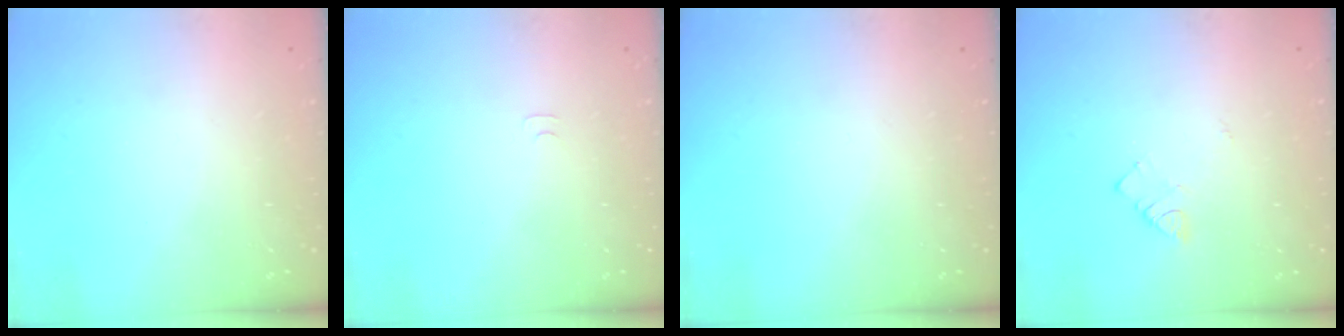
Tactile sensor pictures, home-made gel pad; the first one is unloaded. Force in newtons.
{"total": 3.7, "press": 3.7, "slide": 0.4}
{"total": 0.0}
{"total": 2.8, "press": 2.7, "slide": 0.4}